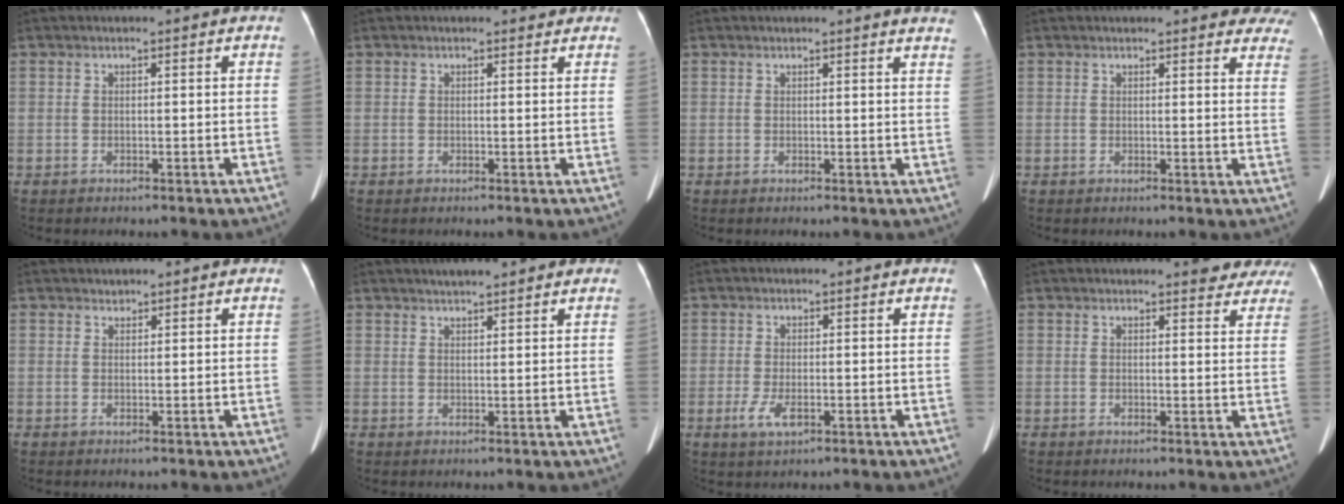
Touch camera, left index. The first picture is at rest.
{"total": 1.3, "force": [1.2, 0.5, 0.1], "torque": [-0.005, -0.001, 0.008]}
{"total": 4.7, "force": [4.5, -0.1, 1.4], "torque": [-0.012, -0.014, 0.022]}
{"total": 14.8, "force": [13.7, 3.3, 4.5], "torque": [-0.019, -0.034, 0.128]}
{"total": 0.6, "force": [0.5, 0.2, 0.0], "torque": [-0.002, 0.000, 0.007]}
{"total": 4.4, "force": [3.6, 0.8, 2.4], "torque": [-0.032, 0.022, 0.053]}
{"total": 3.3, "force": [-1.2, 1.2, 2.8], "torque": [-0.066, -0.007, -0.017]}
{"total": 6.6, "force": [6.1, 1.9, 1.7], "torque": [0.002, -0.013, 0.044]}